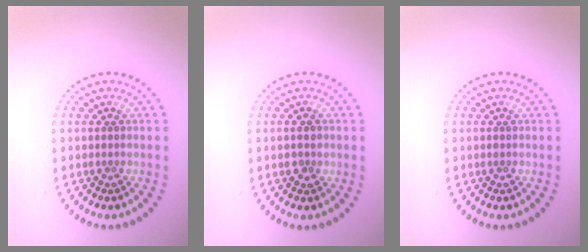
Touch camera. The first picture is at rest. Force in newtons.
{"total": 1.3, "press": 1.3, "slide": 0.2}
{"total": 0.0}